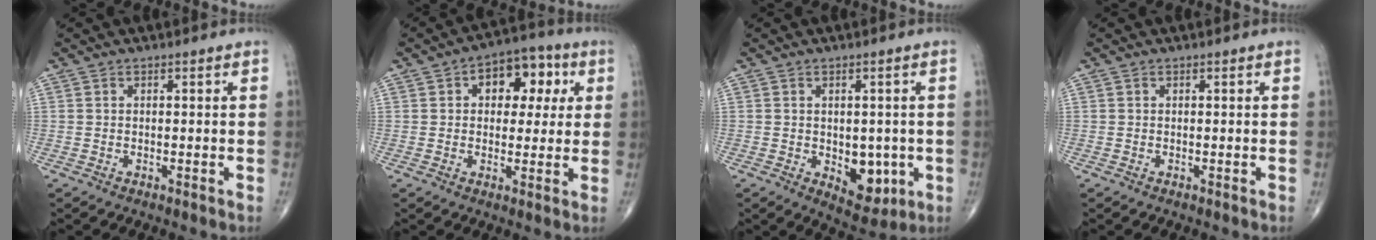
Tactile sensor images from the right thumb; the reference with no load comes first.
{"total": 10.8, "force": [3.2, 6.9, 7.7], "torque": [-0.056, 0.013, 0.037]}
{"total": 7.6, "force": [-1.6, 4.8, 5.8], "torque": [-0.036, -0.009, -0.009]}
{"total": 0.0}